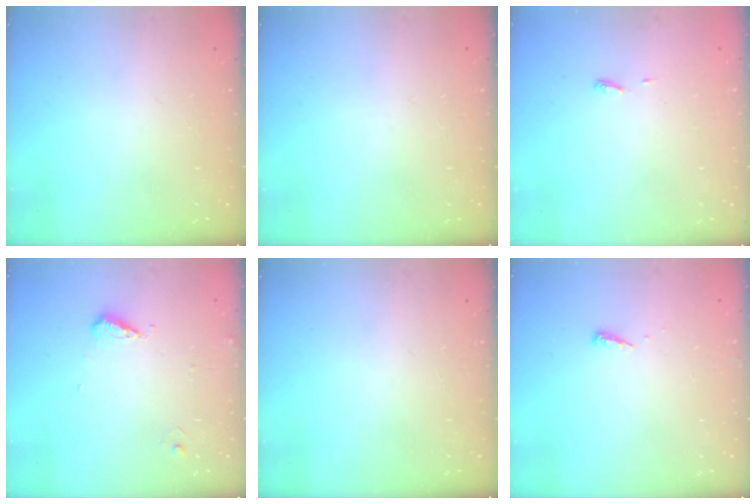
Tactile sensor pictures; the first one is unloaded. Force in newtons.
{"total": 0.0}
{"total": 3.9, "press": 3.9, "slide": 0.6}
{"total": 5.0, "press": 4.9, "slide": 0.6}
{"total": 0.0}
{"total": 3.9, "press": 3.9, "slide": 0.4}